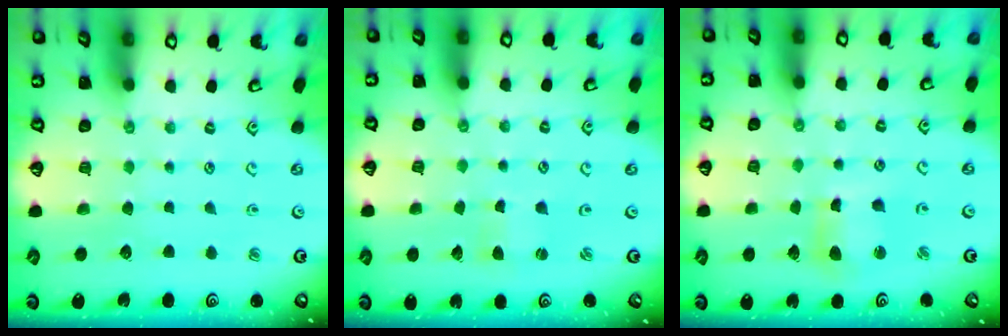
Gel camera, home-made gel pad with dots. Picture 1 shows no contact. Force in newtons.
{"total": 1.9, "press": 1.9, "slide": 0.4}
{"total": 7.2, "press": 7.1, "slide": 1.2}